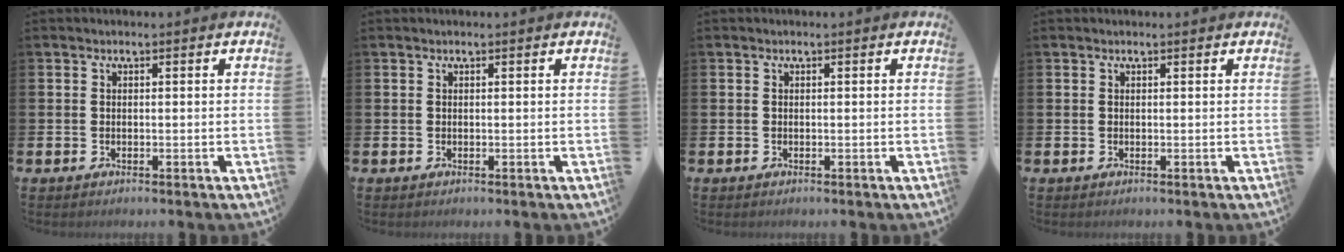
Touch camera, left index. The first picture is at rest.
{"total": 0.0}
{"total": 0.0}
{"total": 0.0}